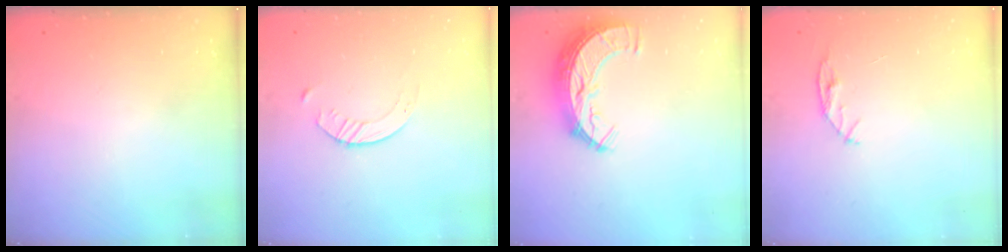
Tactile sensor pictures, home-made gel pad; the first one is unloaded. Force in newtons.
{"total": 2.1, "press": 2.0, "slide": 0.3}
{"total": 9.6, "press": 9.6, "slide": 0.8}
{"total": 4.8, "press": 4.8, "slide": 0.5}